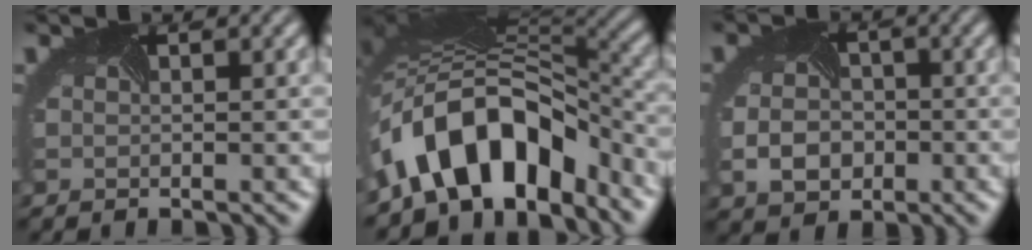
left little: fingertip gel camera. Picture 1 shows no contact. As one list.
[{"total": 10.3, "force": [-5.0, 6.0, 6.6], "torque": [-0.108, 0.017, -0.095]}, {"total": 3.2, "force": [-0.9, 2.7, 1.5], "torque": [-0.037, -0.002, -0.023]}]